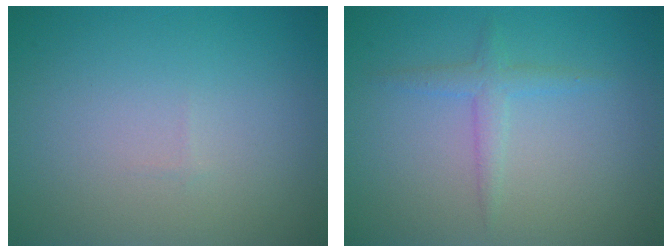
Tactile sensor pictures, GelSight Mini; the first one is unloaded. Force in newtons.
{"total": 1.7, "press": 1.7, "slide": 0.0}